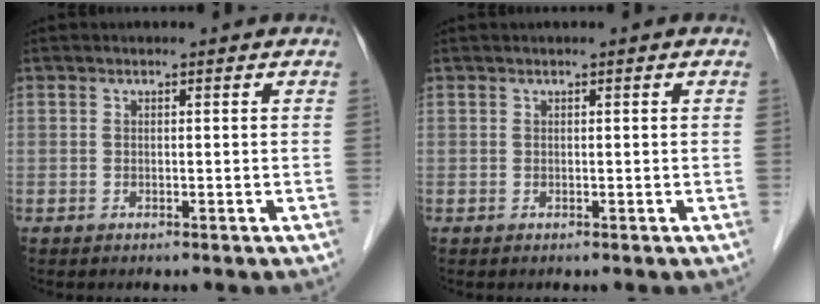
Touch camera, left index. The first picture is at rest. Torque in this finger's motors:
{"motor_torque": [-0.23, -0.31, -0.11, 0.00]}